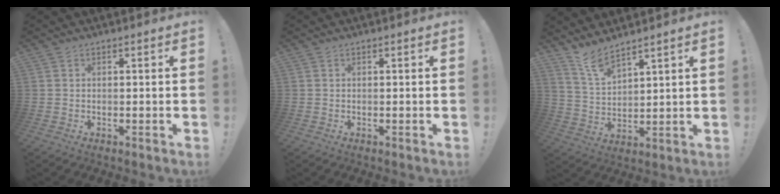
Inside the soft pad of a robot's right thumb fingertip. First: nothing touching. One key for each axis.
{"total": 0.0}
{"total": 7.3, "fx": 6.6, "fy": 1.4, "fz": 3.0, "tx": -0.073, "ty": -0.042, "tz": 0.123}